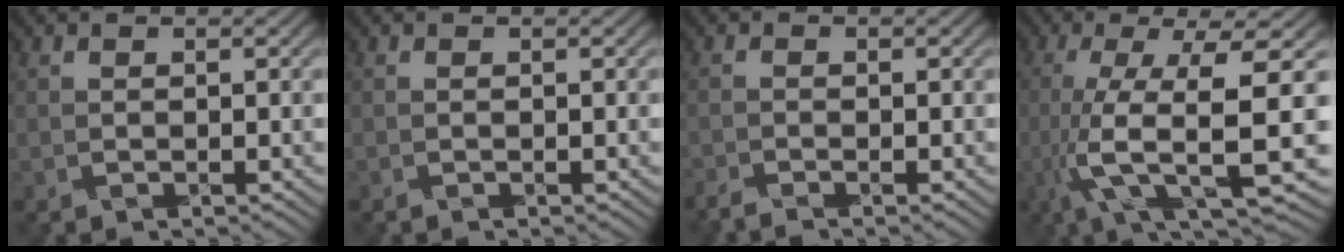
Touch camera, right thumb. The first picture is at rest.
{"total": 0.0}
{"total": 1.9, "force": [-1.7, 0.3, 0.9], "torque": [-0.025, -0.005, -0.039]}
{"total": 12.4, "force": [-2.5, 2.6, 11.8], "torque": [-0.205, 0.004, -0.039]}